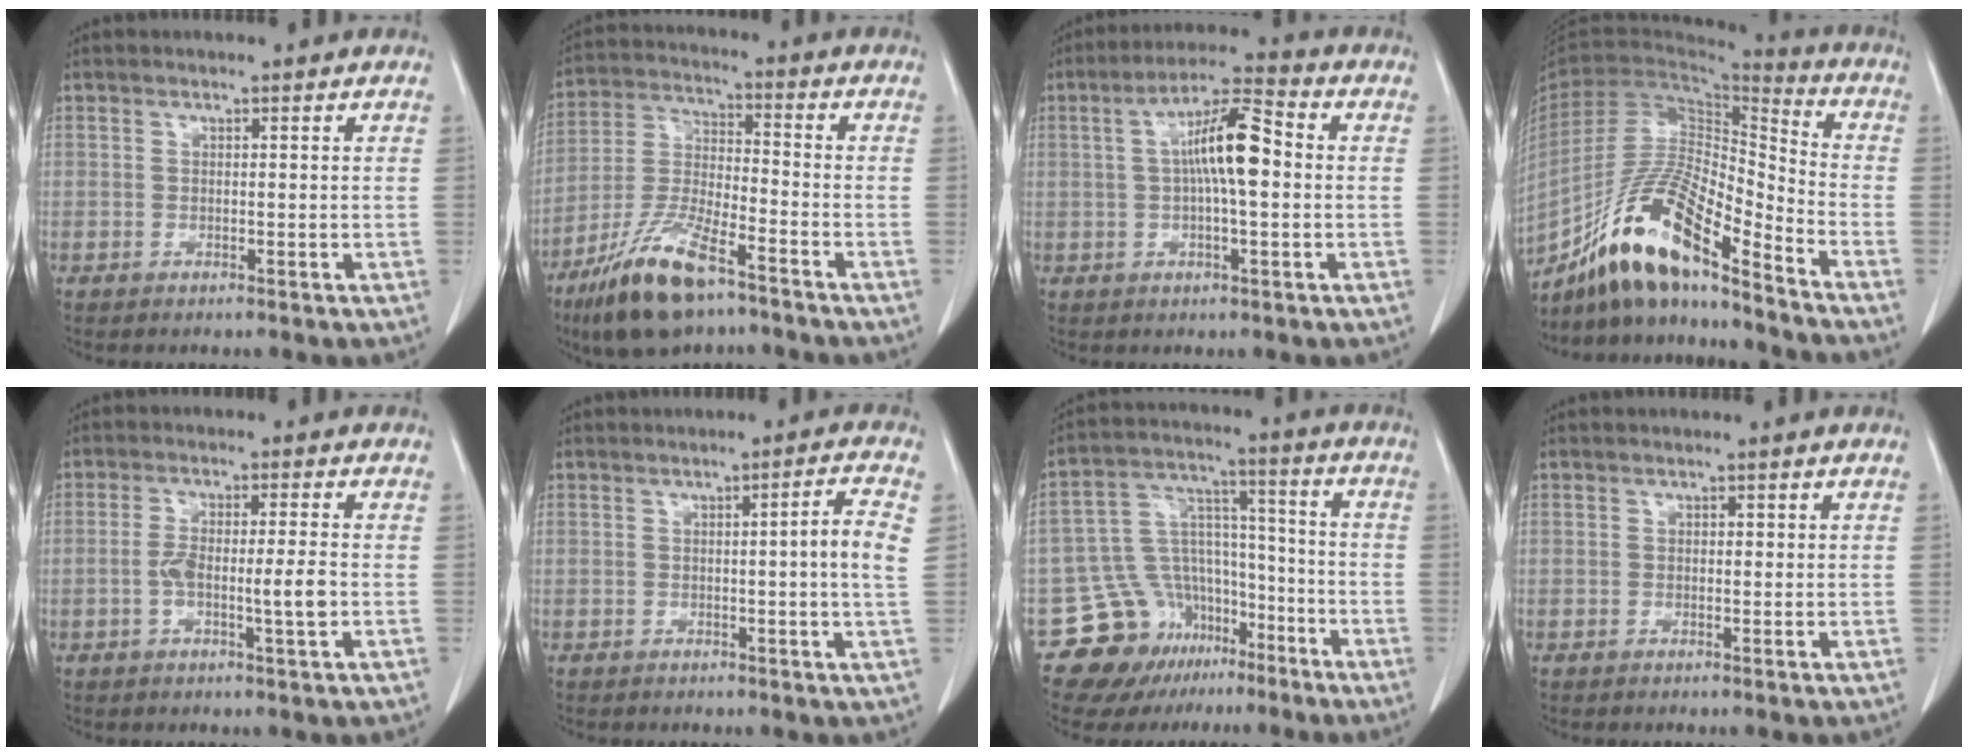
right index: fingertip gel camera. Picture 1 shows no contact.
{"total": 13.8, "force": [-9.1, 3.3, 9.9], "torque": [-0.208, -0.023, -0.166]}
{"total": 9.4, "force": [0.6, 1.7, 9.2], "torque": [-0.170, 0.021, 0.004]}
{"total": 17.5, "force": [-12.9, 2.5, 11.5], "torque": [-0.223, -0.008, -0.236]}
{"total": 6.0, "force": [-1.3, 0.5, 5.8], "torque": [-0.110, 0.001, -0.021]}
{"total": 4.7, "force": [0.3, -0.8, 4.6], "torque": [-0.067, 0.000, 0.003]}
{"total": 14.8, "force": [-8.9, 11.0, 4.3], "torque": [-0.073, 0.082, -0.130]}
{"total": 0.6, "force": [0.2, 0.4, 0.4], "torque": [-0.004, 0.001, 0.001]}